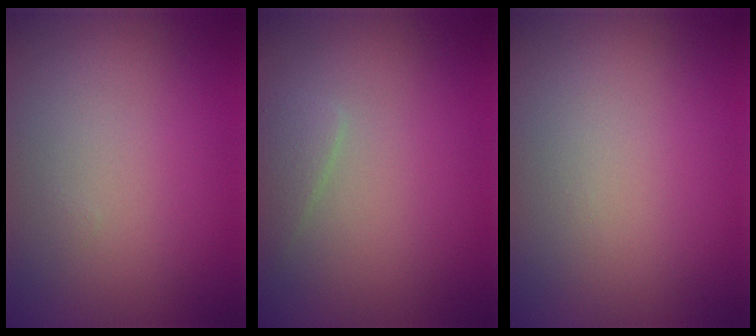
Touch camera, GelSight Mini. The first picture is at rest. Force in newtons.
{"total": 1.3, "press": 1.3, "slide": 0.0}
{"total": 0.0}